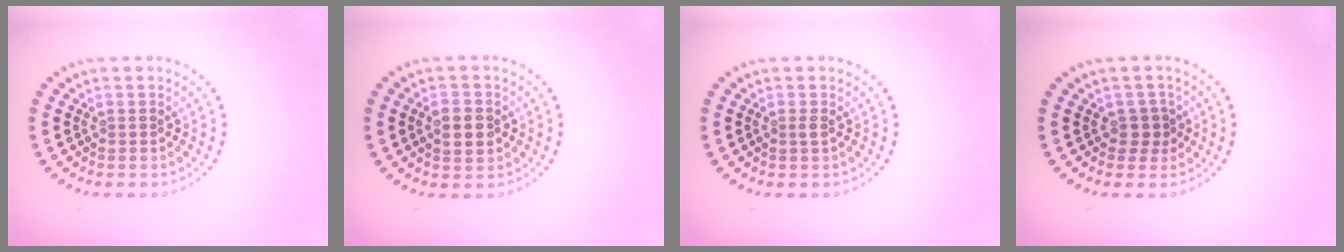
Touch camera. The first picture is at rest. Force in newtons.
{"total": 2.8, "press": 2.8, "slide": 0.2}
{"total": 0.6, "press": 0.4, "slide": 0.4}
{"total": 1.6, "press": 1.4, "slide": 0.9}